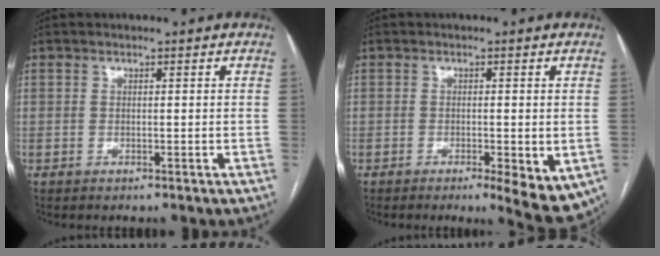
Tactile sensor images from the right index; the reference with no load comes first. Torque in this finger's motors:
{"motor_torque": [-0.34, -0.66, -0.04, 0.01]}